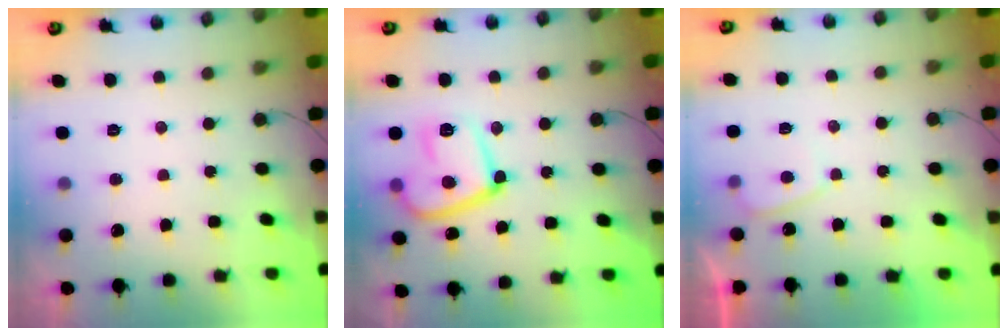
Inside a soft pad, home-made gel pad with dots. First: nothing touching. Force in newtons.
{"total": 15.3, "press": 15.2, "slide": 1.7}
{"total": 2.0, "press": 2.0, "slide": 0.6}